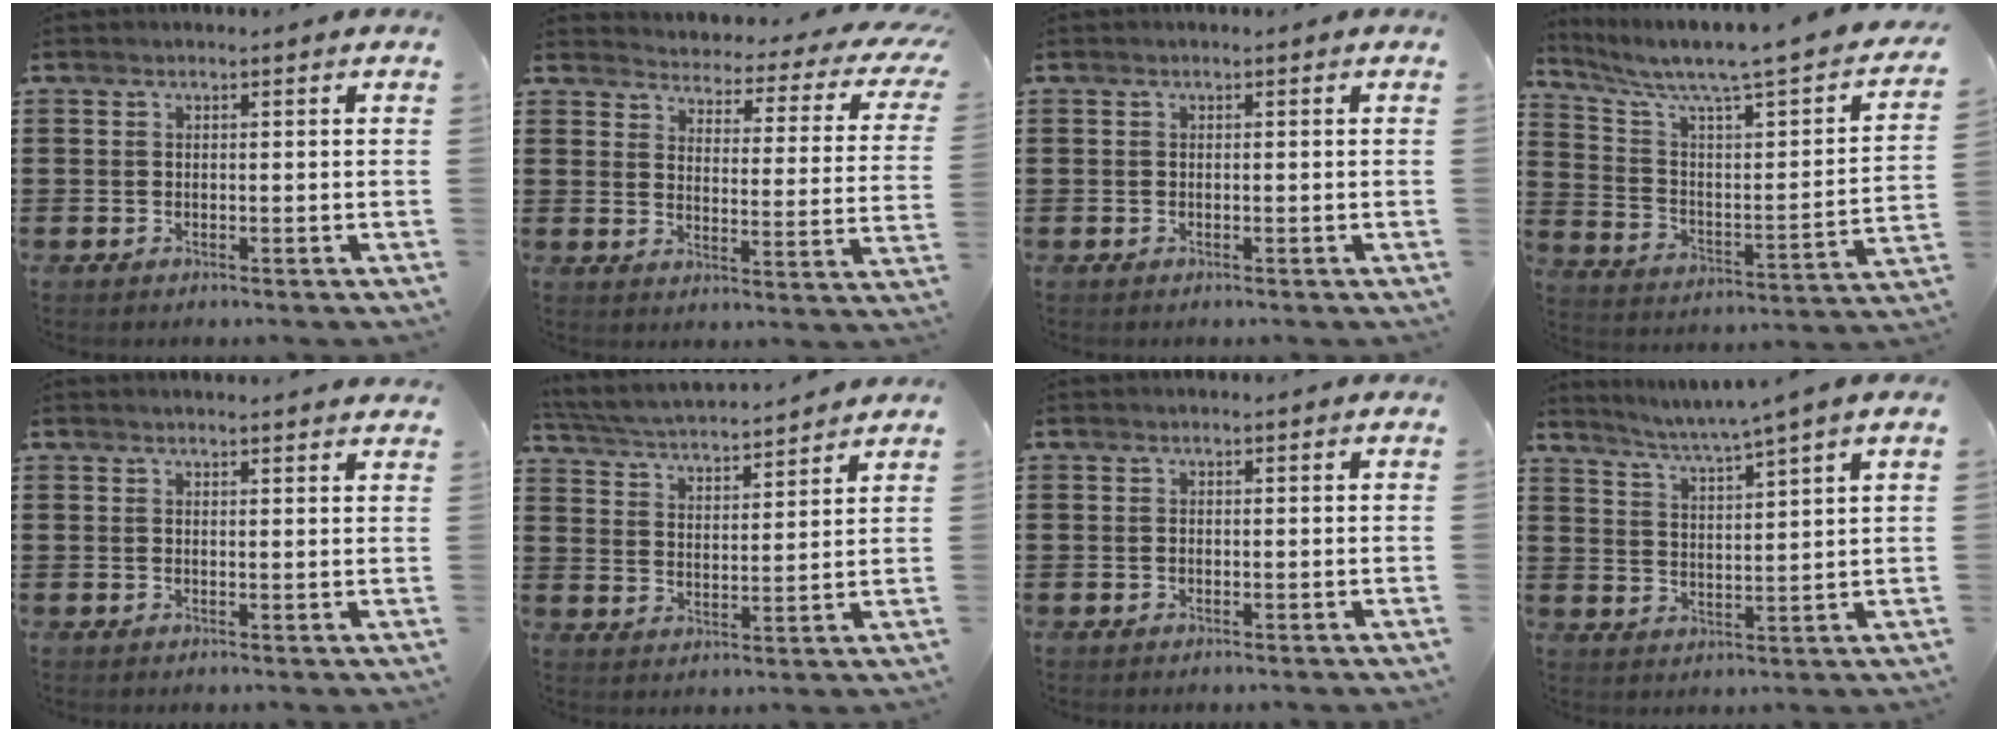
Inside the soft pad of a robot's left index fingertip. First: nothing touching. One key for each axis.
{"total": 2.7, "fx": 2.5, "fy": 0.5, "fz": 0.8, "tx": -0.036, "ty": -0.028, "tz": 0.035}
{"total": 0.0}
{"total": 5.6, "fx": 4.3, "fy": 0.2, "fz": 3.5, "tx": -0.090, "ty": -0.045, "tz": 0.062}
{"total": 1.6, "fx": 1.6, "fy": -0.2, "fz": 0.2, "tx": -0.007, "ty": 0.000, "tz": 0.031}
{"total": 4.3, "fx": 4.2, "fy": 0.0, "fz": 1.1, "tx": -0.044, "ty": -0.029, "tz": 0.069}
{"total": 0.0}
{"total": 3.6, "fx": 3.1, "fy": -1.3, "fz": 1.3, "tx": -0.040, "ty": -0.030, "tz": 0.046}